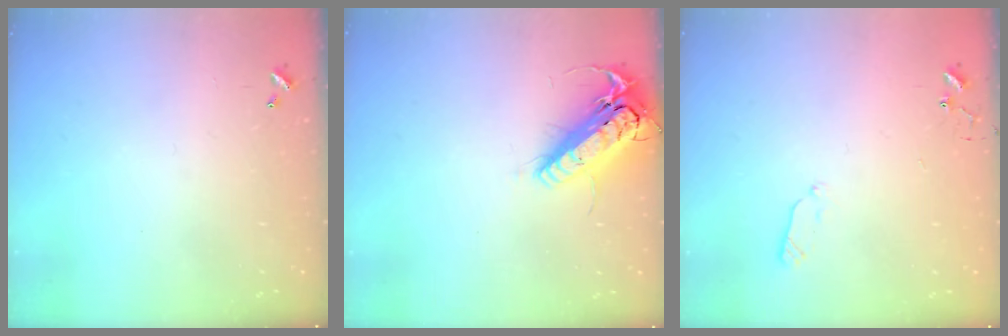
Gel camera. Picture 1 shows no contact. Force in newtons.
{"total": 17.8, "press": 17.5, "slide": 3.4}
{"total": 4.7, "press": 4.6, "slide": 0.9}